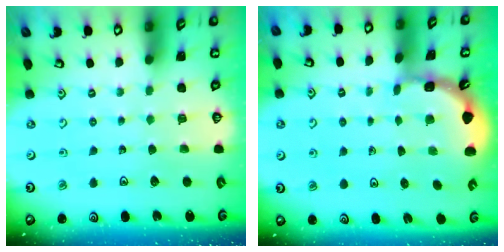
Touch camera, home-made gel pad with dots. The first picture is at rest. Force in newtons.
{"total": 1.5, "press": 1.5, "slide": 0.1}